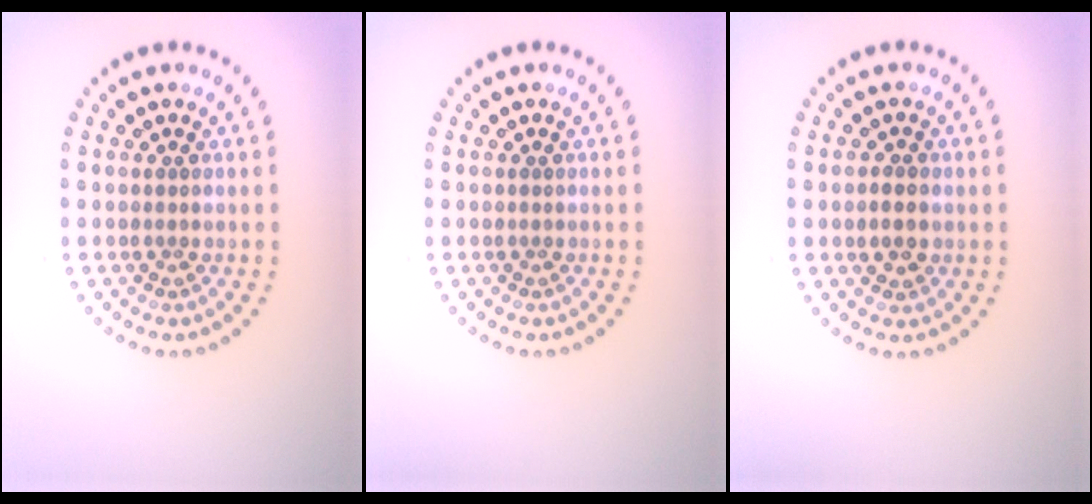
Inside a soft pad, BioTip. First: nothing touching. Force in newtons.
{"total": 0.0}
{"total": 1.5, "press": 1.5, "slide": 0.2}